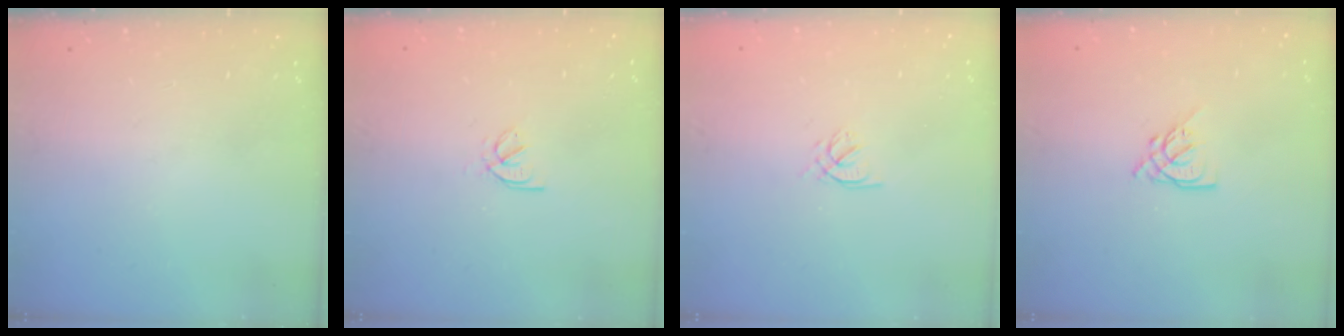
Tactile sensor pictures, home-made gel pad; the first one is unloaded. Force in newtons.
{"total": 2.2, "press": 2.2, "slide": 0.5}
{"total": 2.0, "press": 1.9, "slide": 0.5}
{"total": 4.3, "press": 4.2, "slide": 0.5}